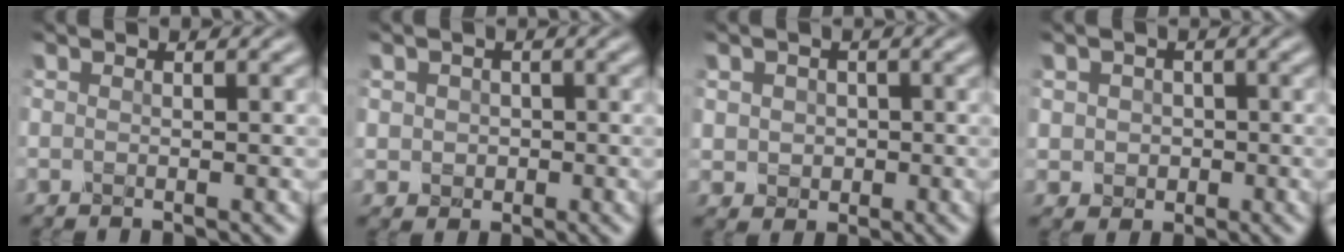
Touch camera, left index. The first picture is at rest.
{"total": 1.7, "force": [0.2, 1.6, 0.4], "torque": [0.004, 0.001, -0.002]}
{"total": 2.0, "force": [0.2, 1.8, 0.7], "torque": [-0.004, -0.001, -0.001]}
{"total": 2.0, "force": [0.1, 1.9, 0.6], "torque": [0.001, 0.001, -0.003]}